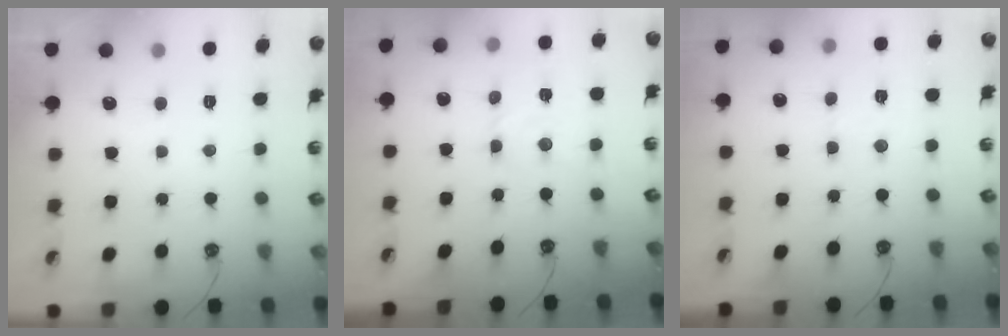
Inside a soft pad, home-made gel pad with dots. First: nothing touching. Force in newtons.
{"total": 2.8, "press": 2.8, "slide": 0.1}
{"total": 2.8, "press": 2.7, "slide": 0.5}